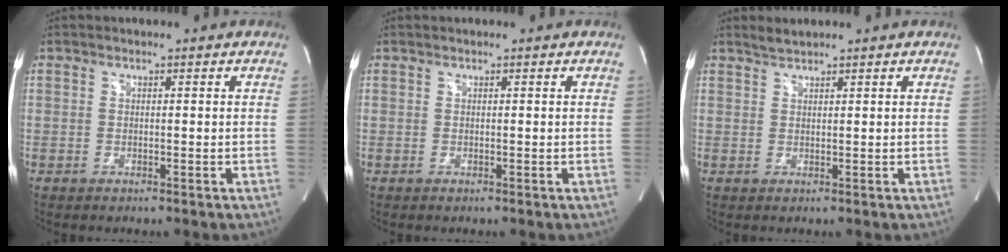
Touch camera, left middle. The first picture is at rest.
{"total": 0.0}
{"total": 1.5, "force": [1.5, -0.1, 0.3], "torque": [-0.012, 0.005, 0.034]}